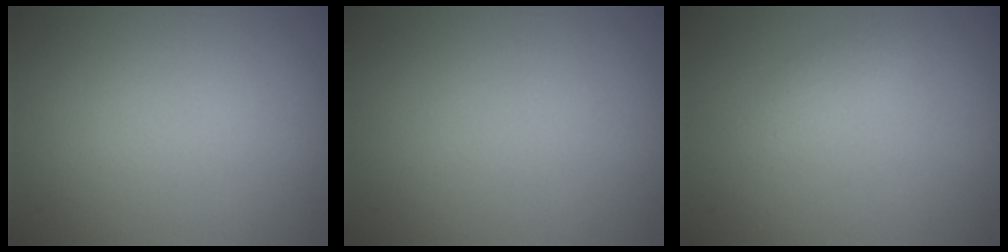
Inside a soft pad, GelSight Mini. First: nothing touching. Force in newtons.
{"total": 0.0}
{"total": 1.1, "press": 1.1, "slide": 0.1}